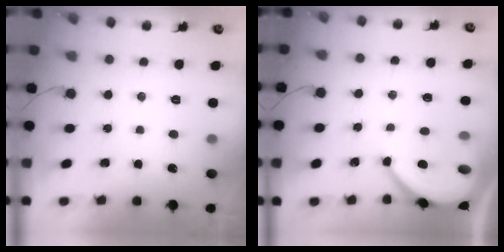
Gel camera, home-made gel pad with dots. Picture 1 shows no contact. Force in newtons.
{"total": 6.3, "press": 6.3, "slide": 0.7}